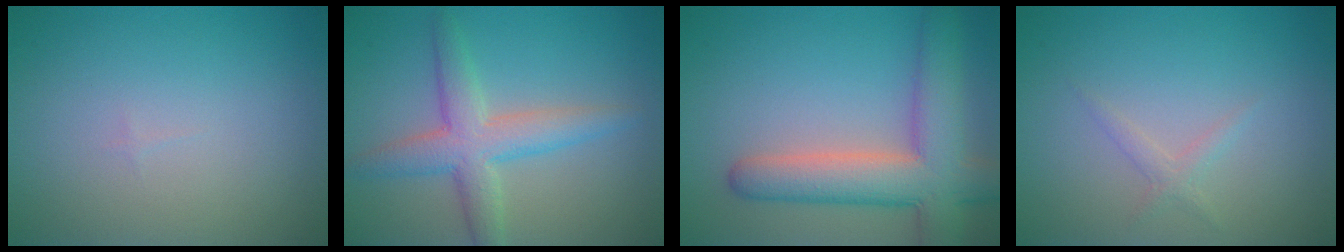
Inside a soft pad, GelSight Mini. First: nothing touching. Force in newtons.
{"total": 4.7, "press": 4.7, "slide": 0.1}
{"total": 7.7, "press": 7.6, "slide": 0.6}
{"total": 1.1, "press": 1.1, "slide": 0.0}